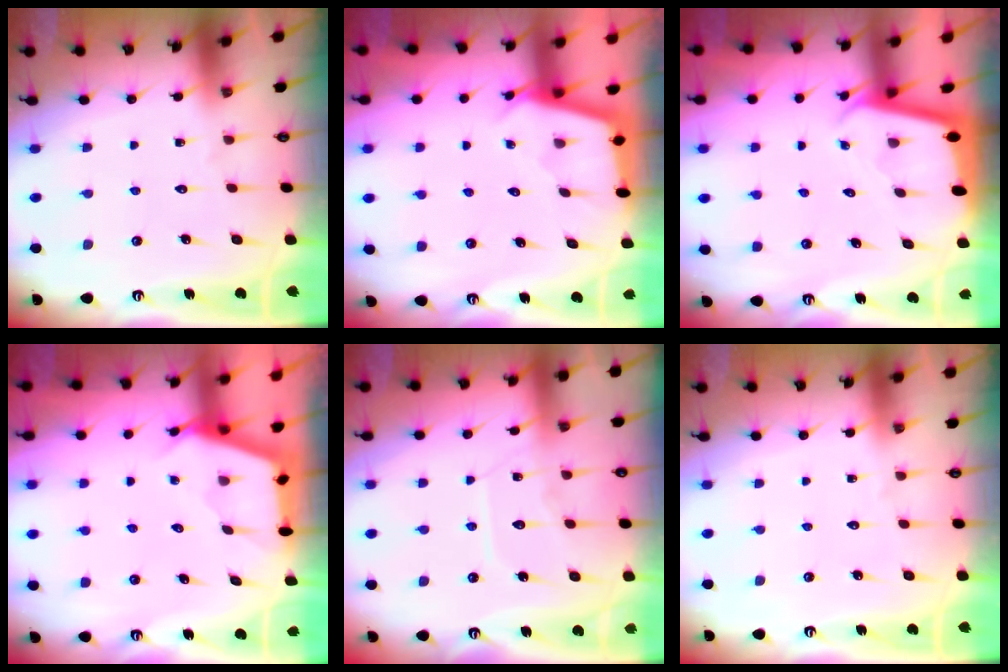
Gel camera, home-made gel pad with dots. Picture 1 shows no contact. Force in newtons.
{"total": 3.0, "press": 3.0, "slide": 0.3}
{"total": 1.8, "press": 1.8, "slide": 0.0}
{"total": 3.0, "press": 3.0, "slide": 0.3}
{"total": 7.4, "press": 7.3, "slide": 0.8}
{"total": 0.0}